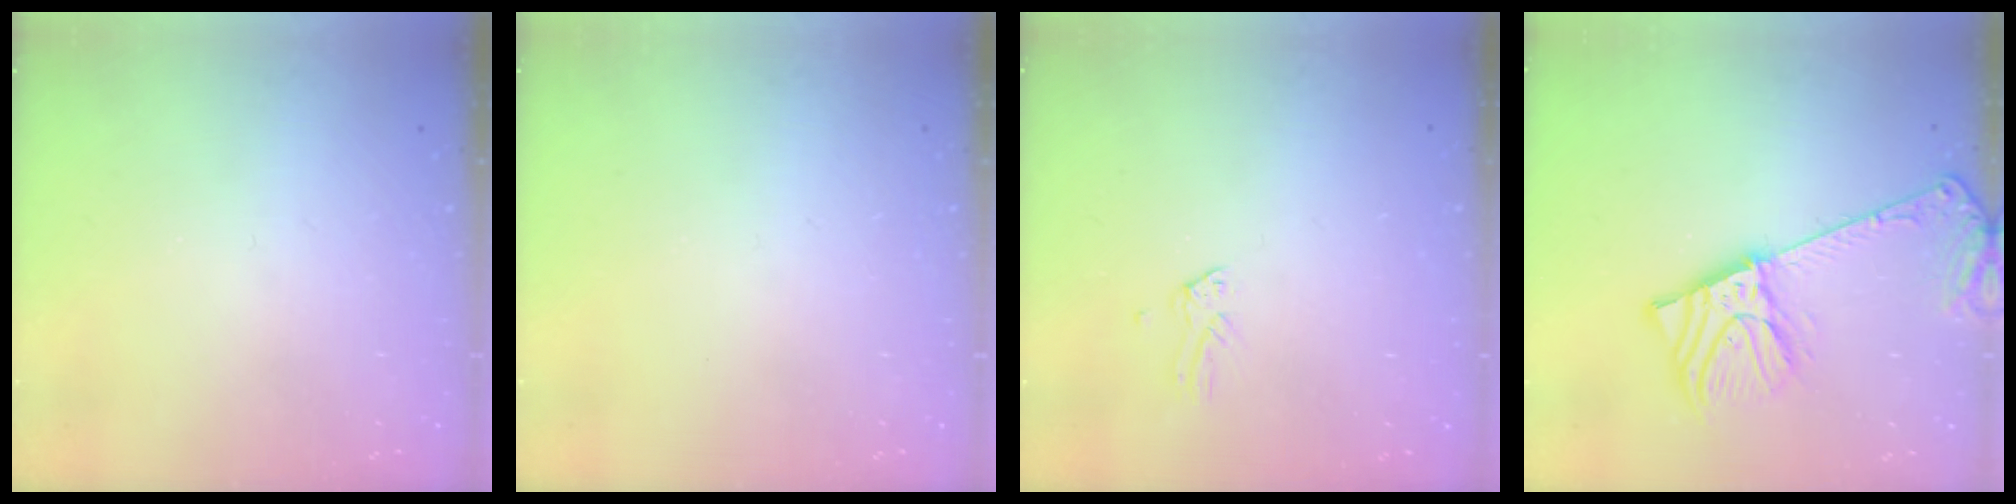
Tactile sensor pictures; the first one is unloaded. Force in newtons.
{"total": 0.0}
{"total": 0.0}
{"total": 12.7, "press": 12.5, "slide": 2.6}